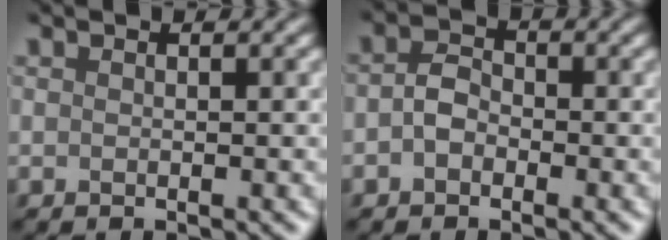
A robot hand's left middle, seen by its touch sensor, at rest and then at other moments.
{"total": 1.3, "force": [-0.8, 0.9, 0.4], "torque": [-0.016, 0.005, -0.017]}